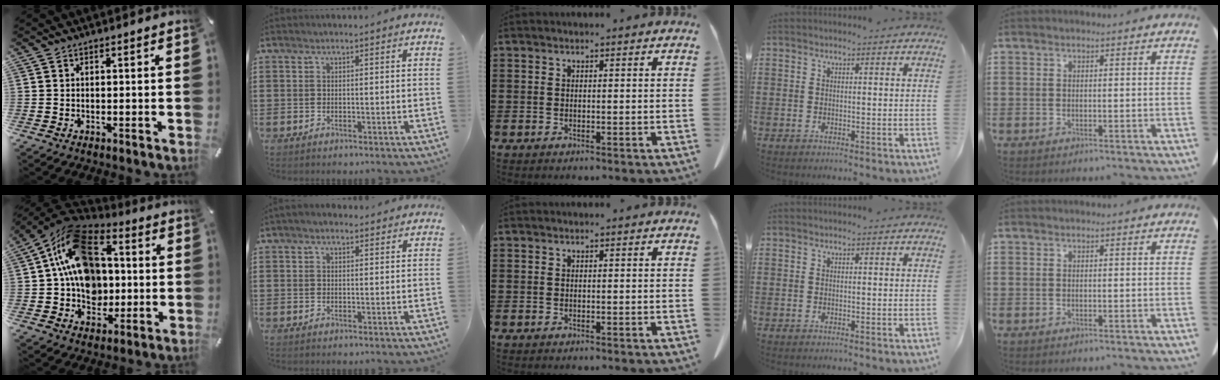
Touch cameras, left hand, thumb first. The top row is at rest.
{"thumb": {"total": 18.8, "force": [2.4, 14.8, 11.4], "torque": [-0.209, -0.008, 0.043]}, "index": {"total": 1.6, "force": [1.2, 0.7, 0.8], "torque": [-0.018, 0.007, 0.022]}}